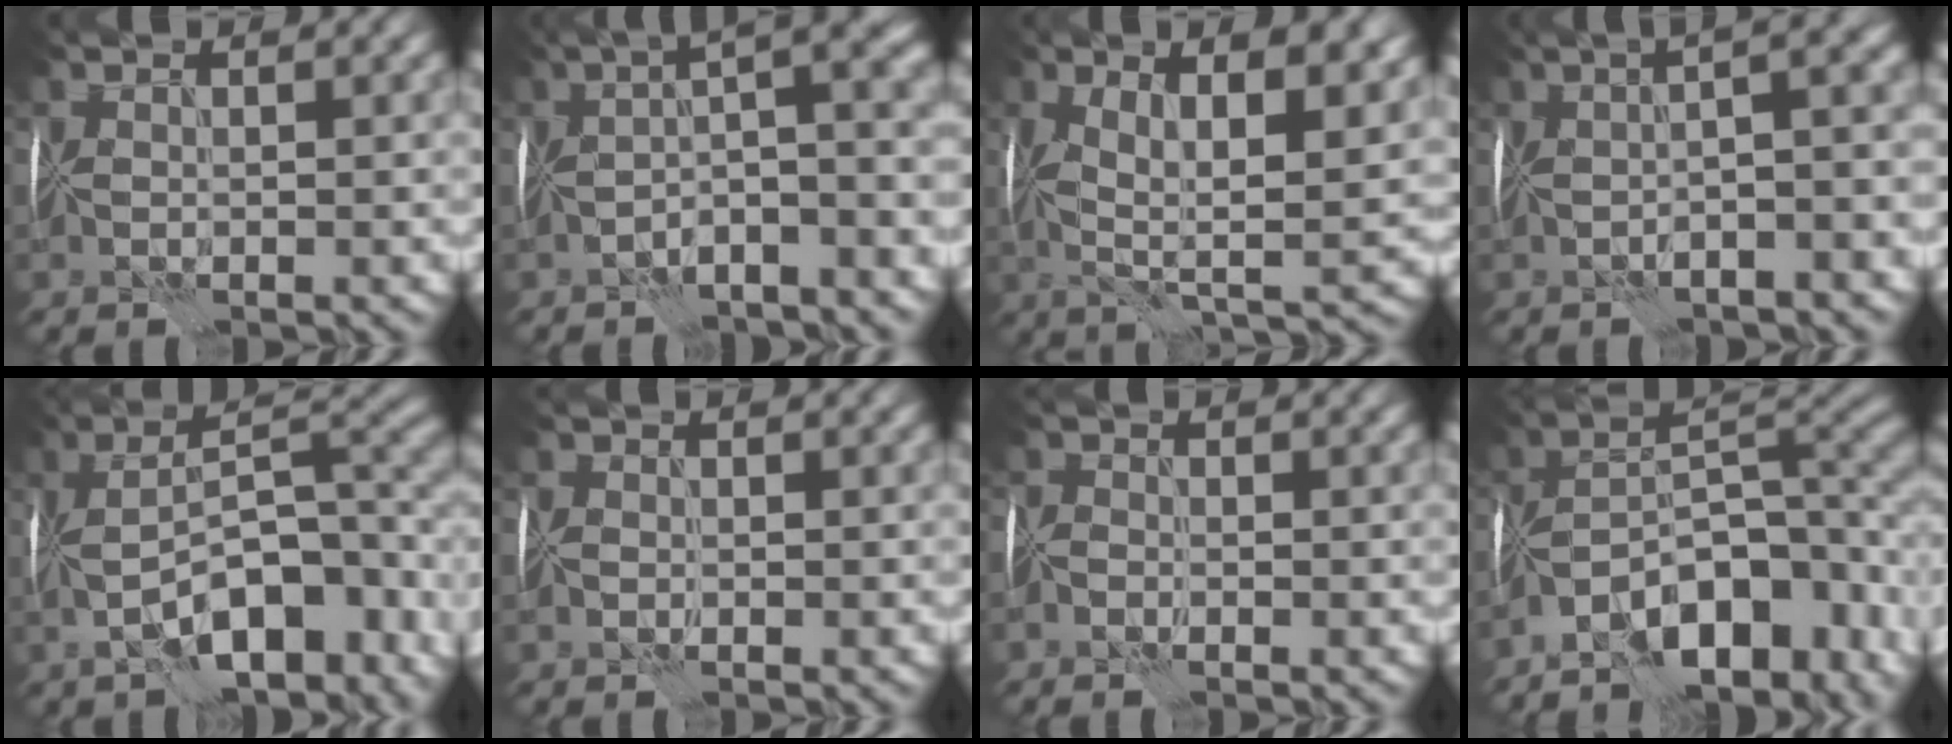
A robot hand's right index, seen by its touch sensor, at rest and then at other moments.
{"total": 7.5, "force": [-0.9, 2.1, 7.1], "torque": [-0.084, 0.031, -0.030]}
{"total": 11.6, "force": [2.3, 4.2, 10.5], "torque": [-0.188, 0.003, 0.035]}
{"total": 7.5, "force": [0.2, 2.2, 7.2], "torque": [-0.070, 0.025, -0.001]}
{"total": 13.4, "force": [-3.5, 5.7, 11.7], "torque": [-0.178, 0.013, -0.050]}
{"total": 0.9, "force": [-0.4, 0.6, 0.3], "torque": [-0.003, 0.006, -0.011]}
{"total": 1.1, "force": [-0.8, 0.6, 0.4], "torque": [-0.005, 0.007, -0.024]}
{"total": 14.2, "force": [-6.7, 6.3, 10.8], "torque": [-0.163, 0.017, -0.107]}